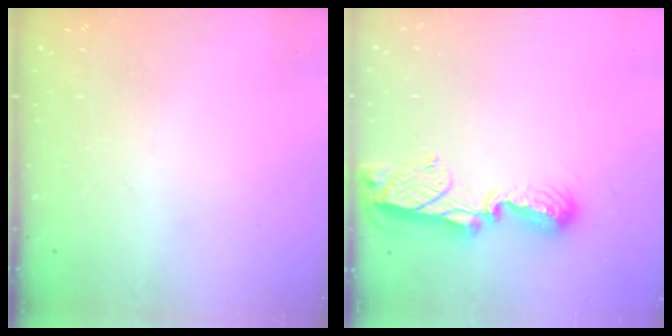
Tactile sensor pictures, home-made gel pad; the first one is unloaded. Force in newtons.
{"total": 8.1, "press": 8.1, "slide": 0.7}